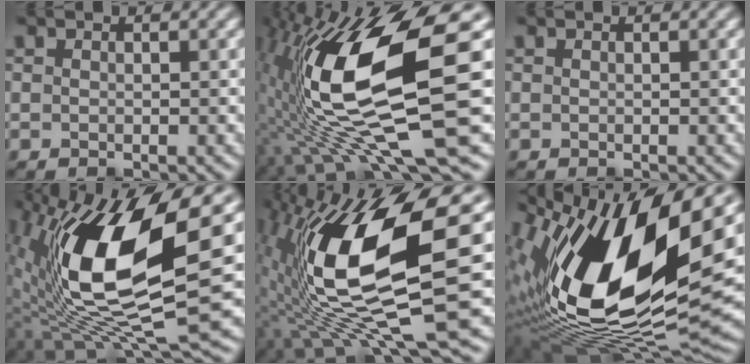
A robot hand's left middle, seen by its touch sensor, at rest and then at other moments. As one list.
[{"total": 15.2, "force": [0.0, 4.2, 14.6], "torque": [-0.285, -0.007, 0.008]}, {"total": 0.0}, {"total": 15.7, "force": [2.6, 6.2, 14.1], "torque": [-0.277, -0.013, 0.039]}, {"total": 14.0, "force": [0.8, 4.3, 13.3], "torque": [-0.259, -0.014, 0.013]}, {"total": 18.1, "force": [3.4, 7.8, 16.0], "torque": [-0.299, -0.001, 0.056]}]